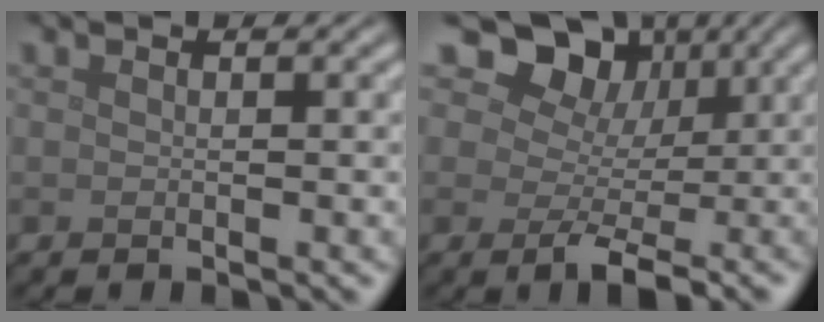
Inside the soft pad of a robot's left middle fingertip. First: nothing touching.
{"total": 8.2, "force": [3.1, 5.9, 4.8], "torque": [-0.056, 0.002, 0.038]}